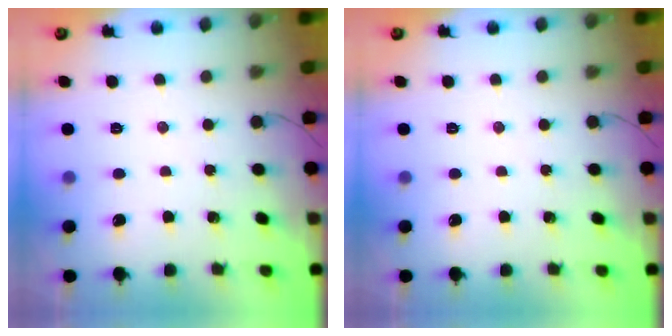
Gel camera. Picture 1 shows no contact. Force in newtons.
{"total": 0.0}